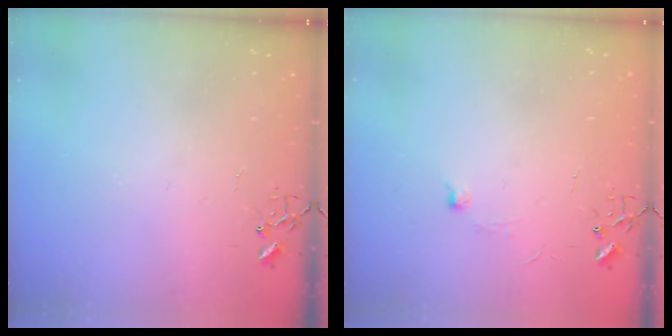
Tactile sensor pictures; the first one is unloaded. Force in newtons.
{"total": 4.4, "press": 4.3, "slide": 0.6}